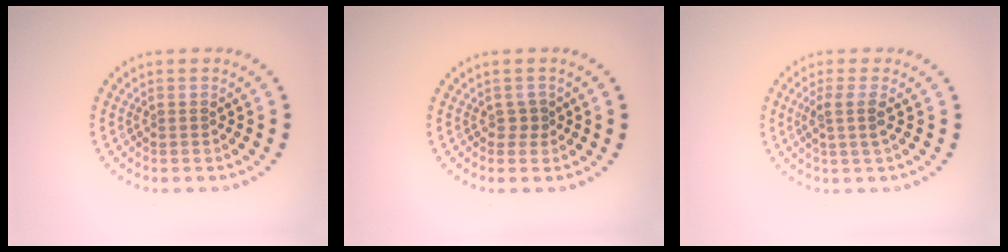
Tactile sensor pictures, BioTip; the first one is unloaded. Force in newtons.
{"total": 1.0, "press": 0.8, "slide": 0.5}
{"total": 2.0, "press": 1.6, "slide": 1.2}